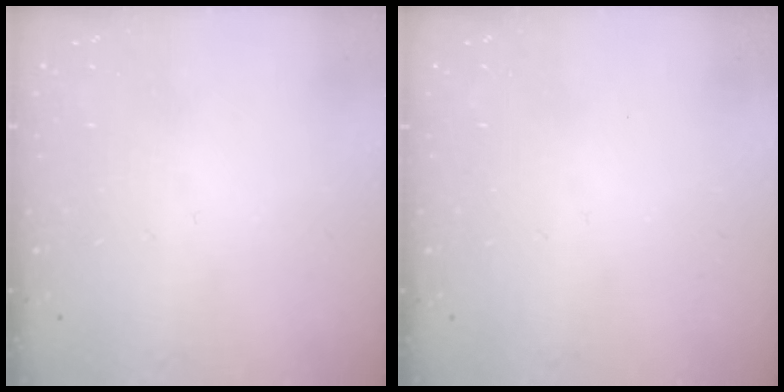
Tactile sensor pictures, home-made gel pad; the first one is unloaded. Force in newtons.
{"total": 0.0}